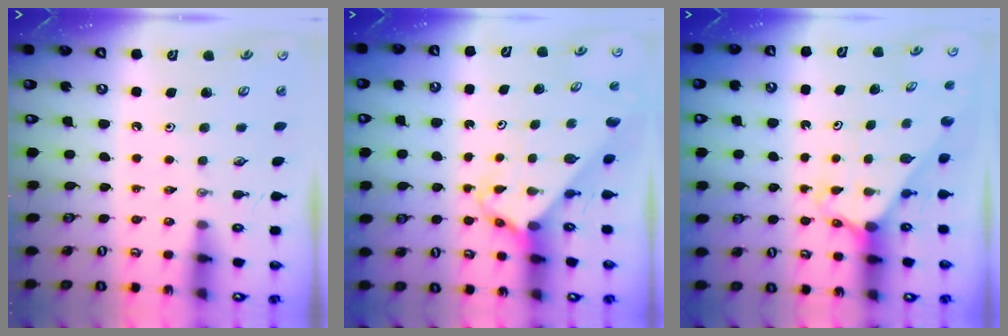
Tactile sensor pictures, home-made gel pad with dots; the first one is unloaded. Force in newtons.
{"total": 2.9, "press": 2.9, "slide": 0.3}
{"total": 2.2, "press": 2.2, "slide": 0.1}